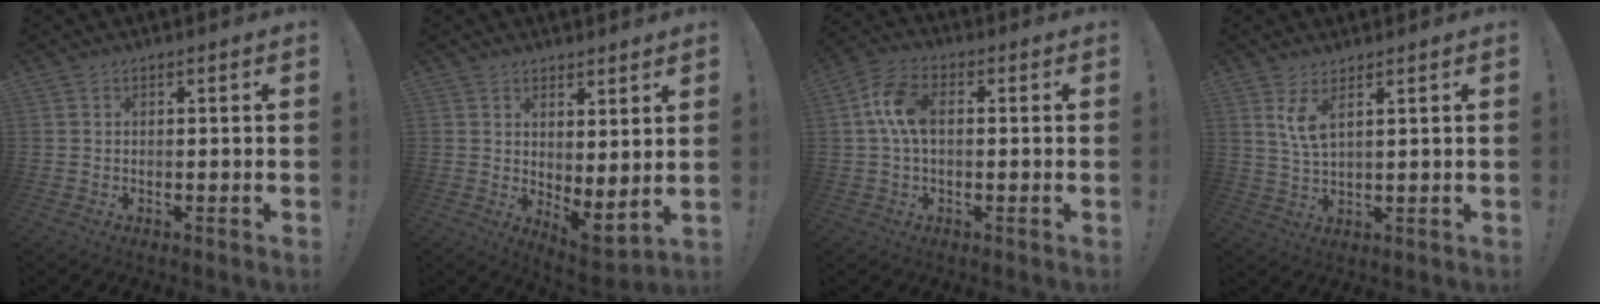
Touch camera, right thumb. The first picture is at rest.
{"total": 4.5, "force": [3.0, 1.2, 3.1], "torque": [-0.031, -0.046, 0.057]}
{"total": 9.2, "force": [0.9, 5.2, 7.5], "torque": [-0.144, 0.006, 0.019]}
{"total": 5.4, "force": [3.1, 1.4, 4.3], "torque": [-0.073, -0.016, 0.051]}